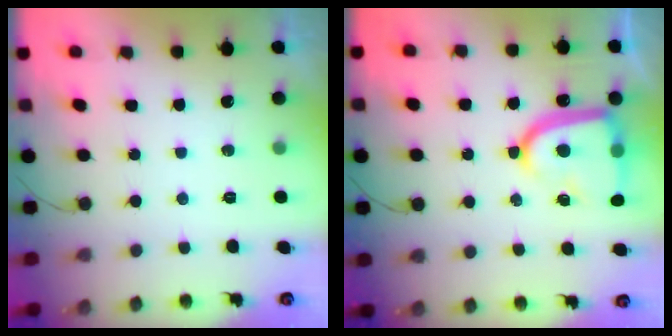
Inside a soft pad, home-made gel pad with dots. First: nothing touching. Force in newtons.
{"total": 16.9, "press": 16.8, "slide": 1.5}